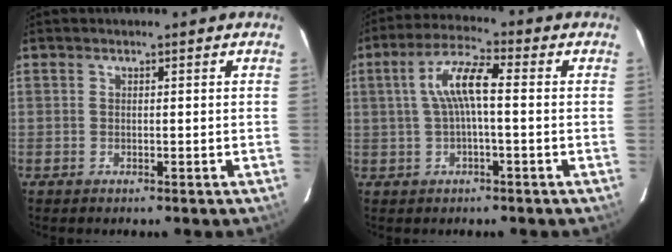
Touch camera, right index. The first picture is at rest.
{"total": 7.3, "force": [0.2, 1.5, 7.2], "torque": [-0.145, 0.016, 0.007]}